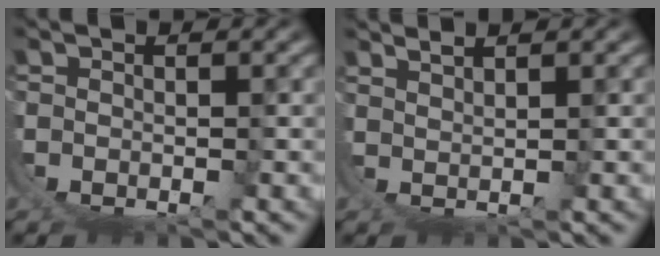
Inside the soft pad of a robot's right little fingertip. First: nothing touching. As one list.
[{"total": 2.1, "force": [1.8, -1.1, 0.3], "torque": [-0.001, 0.001, 0.036]}]